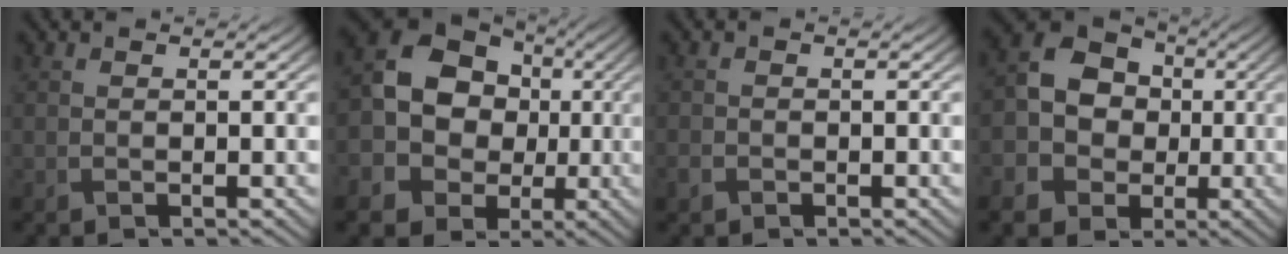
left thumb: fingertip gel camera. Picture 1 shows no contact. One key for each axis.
{"total": 13.7, "fx": -0.4, "fy": 11.7, "fz": 7.1, "tx": -0.158, "ty": -0.001, "tz": -0.021}
{"total": 1.2, "fx": -0.7, "fy": 0.9, "fz": 0.3, "tx": -0.009, "ty": -0.004, "tz": -0.018}
{"total": 9.5, "fx": -1.4, "fy": 8.4, "fz": 4.4, "tx": -0.101, "ty": -0.008, "tz": -0.043}